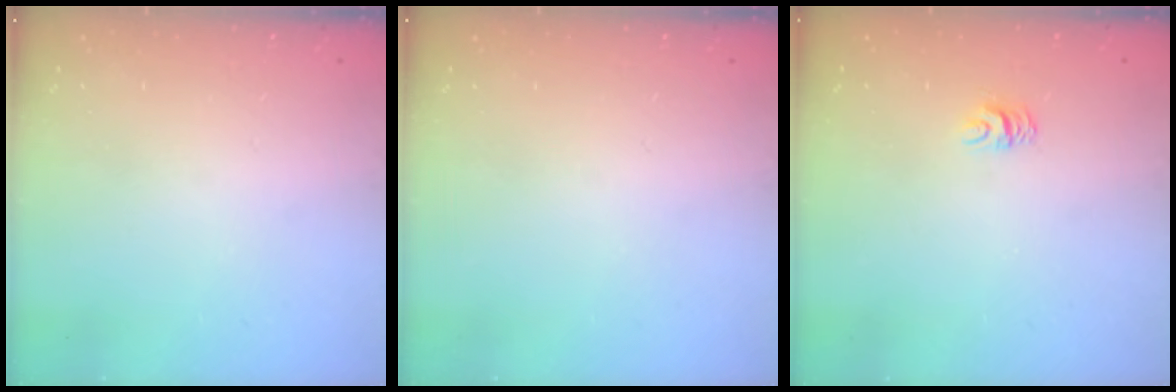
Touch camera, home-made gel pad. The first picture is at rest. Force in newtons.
{"total": 0.0}
{"total": 5.1, "press": 5.0, "slide": 0.3}